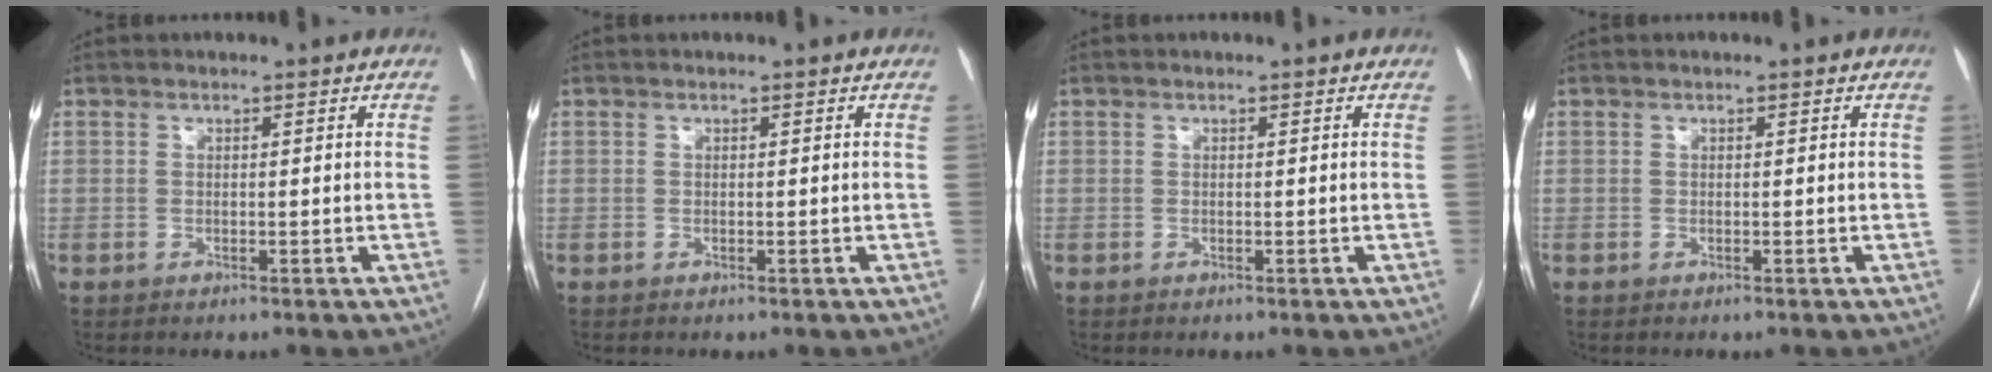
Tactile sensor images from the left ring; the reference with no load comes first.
{"total": 0.0}
{"total": 0.0}
{"total": 0.0}